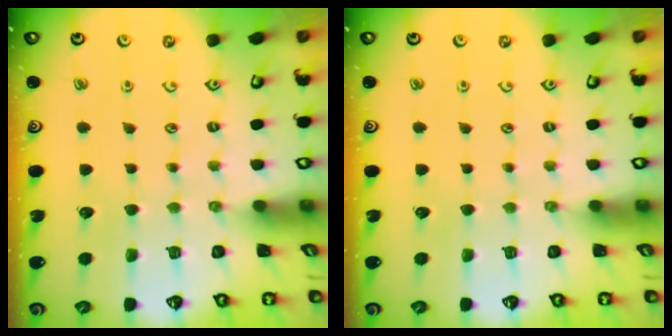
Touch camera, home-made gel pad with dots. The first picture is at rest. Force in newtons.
{"total": 0.0}